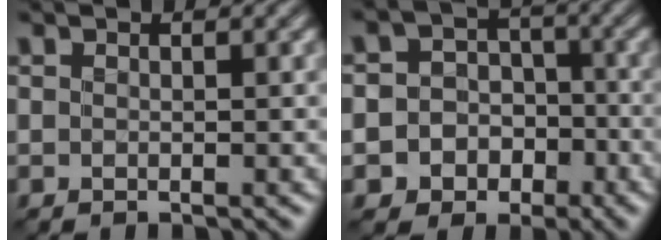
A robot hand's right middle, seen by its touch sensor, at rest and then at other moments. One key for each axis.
{"total": 7.0, "fx": -3.3, "fy": 6.1, "fz": 1.2, "tx": -0.012, "ty": 0.003, "tz": -0.069}